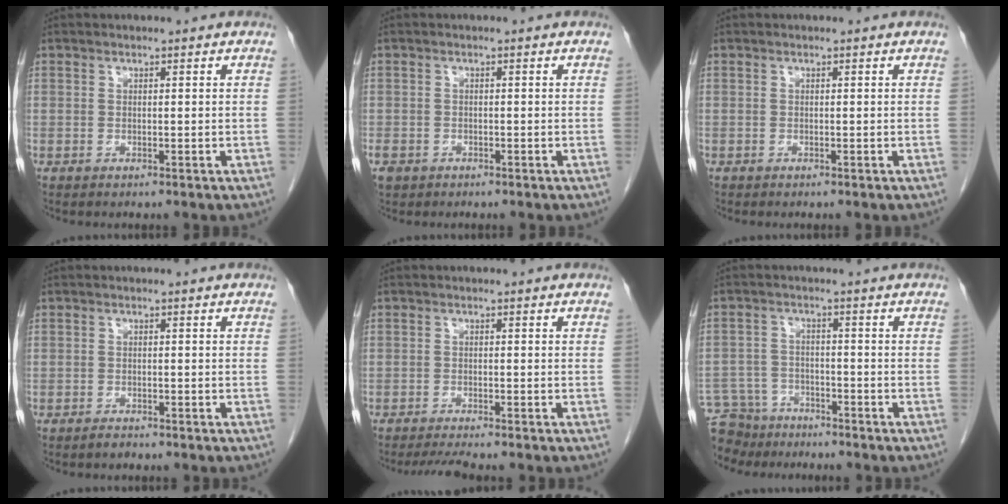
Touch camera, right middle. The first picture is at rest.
{"total": 2.5, "force": [-1.6, 1.7, 0.7], "torque": [-0.017, 0.000, -0.026]}
{"total": 0.0}
{"total": 1.0, "force": [-0.9, 0.3, 0.3], "torque": [-0.008, -0.001, -0.014]}
{"total": 3.2, "force": [-2.8, -0.4, 1.4], "torque": [-0.027, -0.012, -0.048]}
{"total": 9.4, "force": [-8.2, 4.5, 1.2], "torque": [-0.030, 0.000, -0.130]}